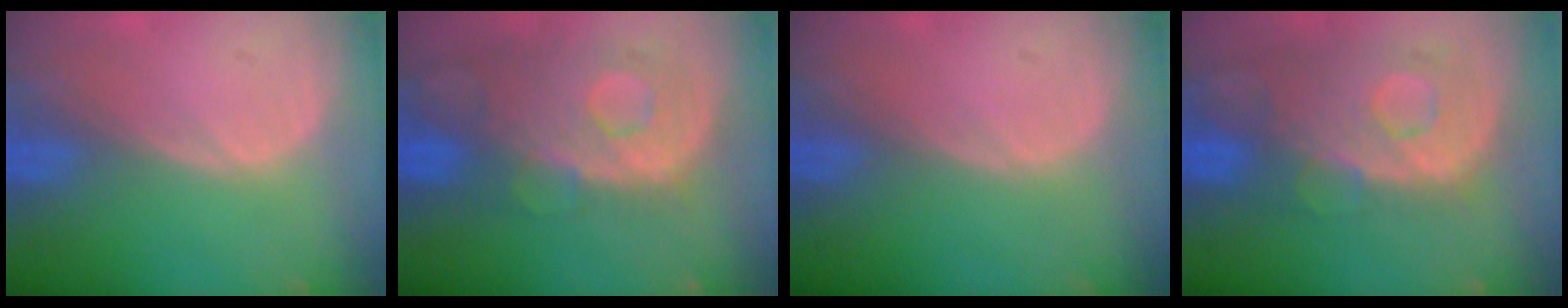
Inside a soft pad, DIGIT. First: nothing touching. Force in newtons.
{"total": 11.4, "press": 9.8, "slide": 5.8}
{"total": 0.0}
{"total": 11.2, "press": 9.7, "slide": 5.6}